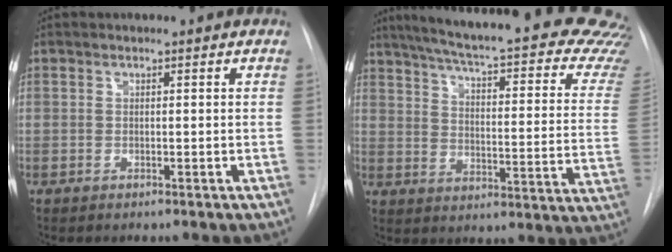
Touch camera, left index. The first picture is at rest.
{"total": 32.7, "force": [28.0, 3.7, 16.3], "torque": [-0.203, -0.097, 0.332]}